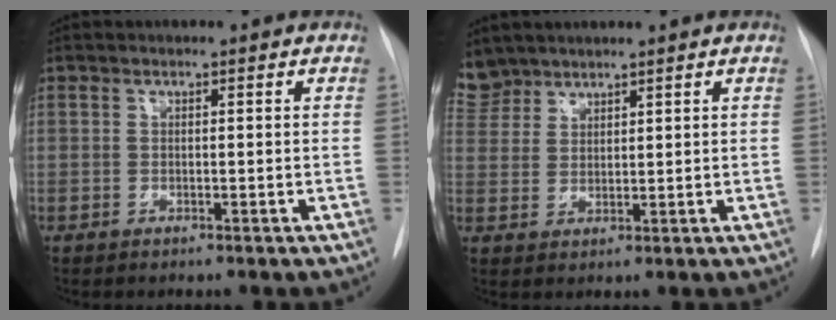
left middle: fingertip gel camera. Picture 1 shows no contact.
{"total": 4.9, "force": [4.4, 2.1, -0.2], "torque": [0.008, 0.007, 0.093]}